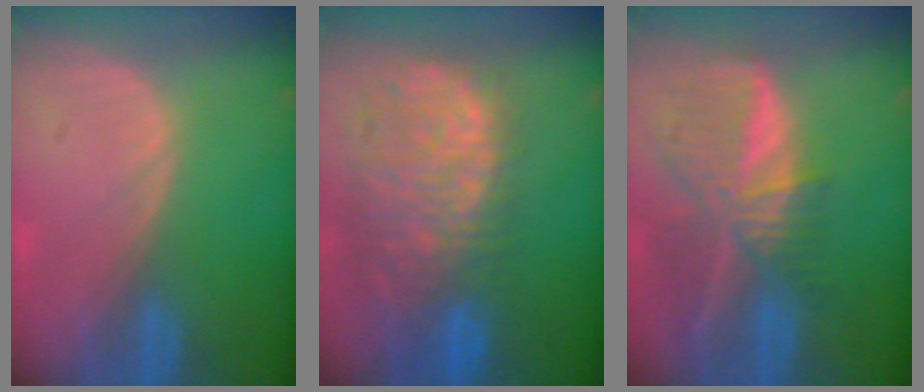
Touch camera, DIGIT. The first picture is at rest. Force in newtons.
{"total": 13.1, "press": 10.8, "slide": 7.3}
{"total": 9.5, "press": 8.4, "slide": 4.6}